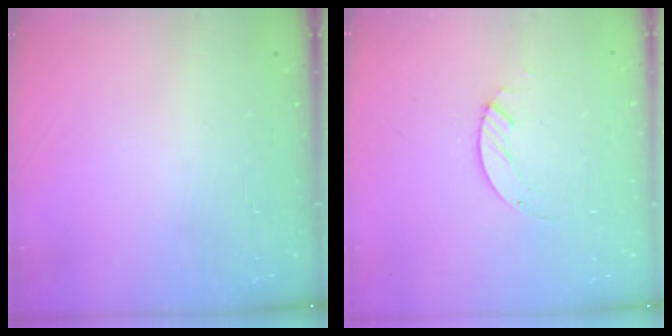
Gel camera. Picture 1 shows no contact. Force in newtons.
{"total": 2.1, "press": 2.1, "slide": 0.2}